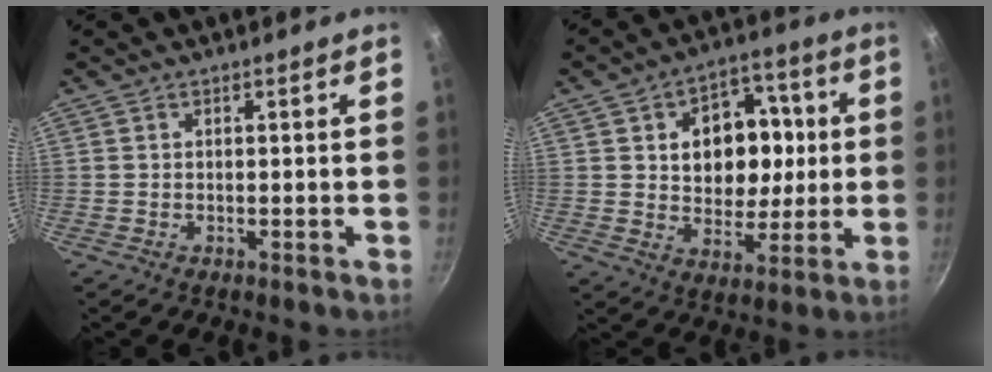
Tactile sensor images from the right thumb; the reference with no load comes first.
{"total": 15.1, "force": [2.1, 11.4, 9.6], "torque": [-0.097, 0.009, 0.035]}